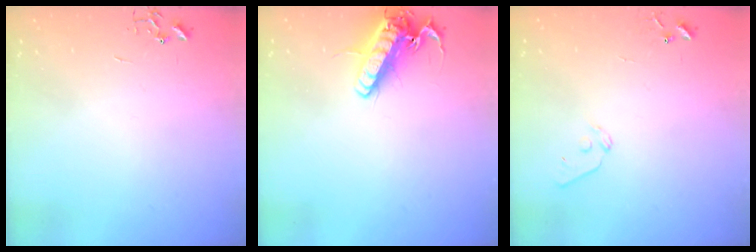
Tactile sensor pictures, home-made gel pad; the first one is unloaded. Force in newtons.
{"total": 16.2, "press": 16.0, "slide": 2.5}
{"total": 7.2, "press": 7.2, "slide": 0.5}